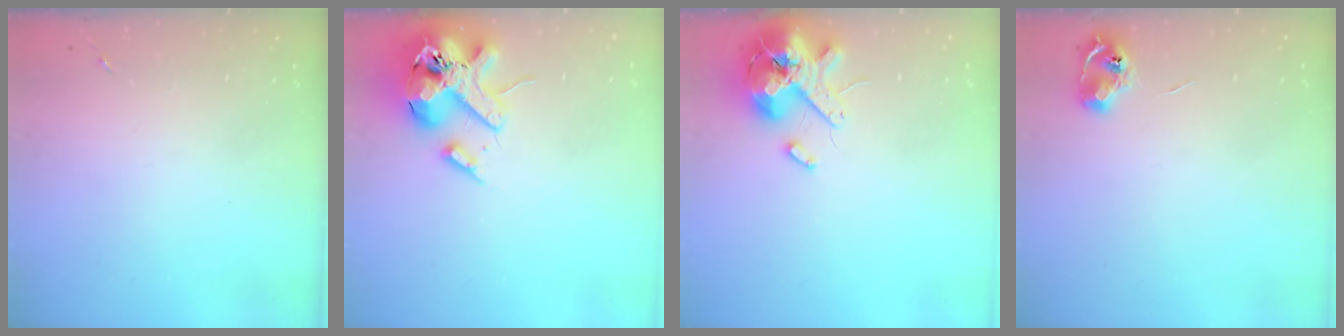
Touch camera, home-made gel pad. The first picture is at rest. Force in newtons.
{"total": 16.5, "press": 16.3, "slide": 2.8}
{"total": 13.6, "press": 13.5, "slide": 2.2}
{"total": 6.0, "press": 6.0, "slide": 0.7}